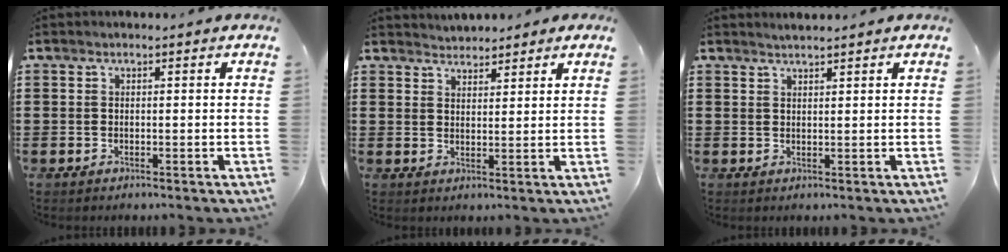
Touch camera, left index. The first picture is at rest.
{"total": 2.5, "force": [2.4, 0.4, -0.2], "torque": [-0.003, -0.001, 0.047]}
{"total": 1.2, "force": [1.2, -0.1, 0.3], "torque": [-0.006, 0.001, 0.023]}